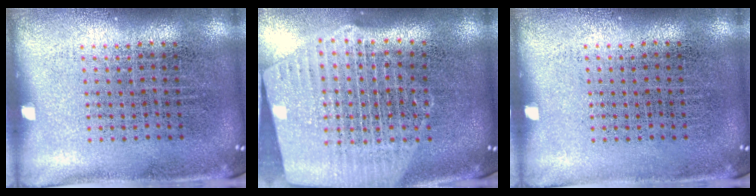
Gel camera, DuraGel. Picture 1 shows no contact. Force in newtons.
{"total": 2.7, "press": 2.3, "slide": 1.4}
{"total": 0.0}